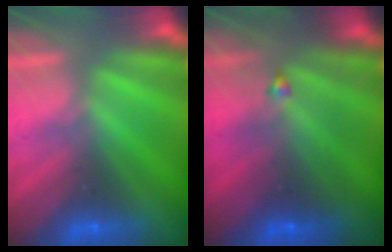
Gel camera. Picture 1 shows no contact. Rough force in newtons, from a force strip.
{"total": 7.5}